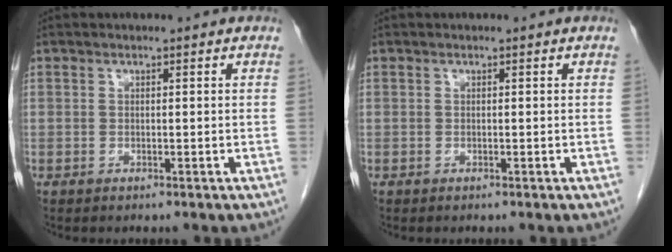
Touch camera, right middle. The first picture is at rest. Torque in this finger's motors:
{"motor_torque": [0.01, -0.04, -0.05, -0.01]}